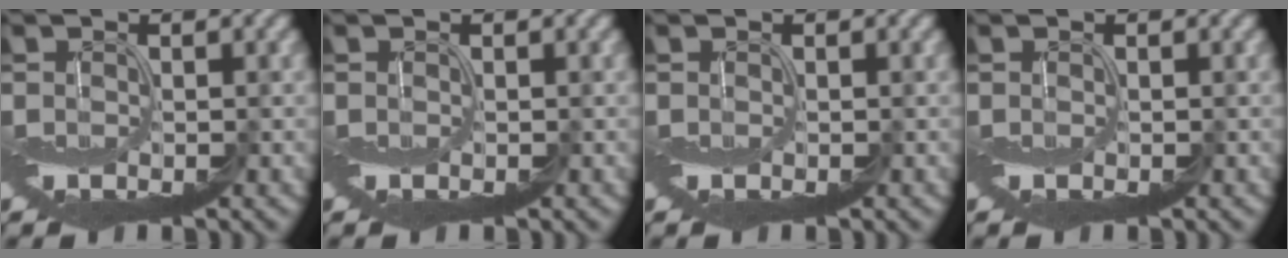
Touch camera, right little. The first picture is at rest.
{"total": 0.0}
{"total": 0.0}
{"total": 0.0}